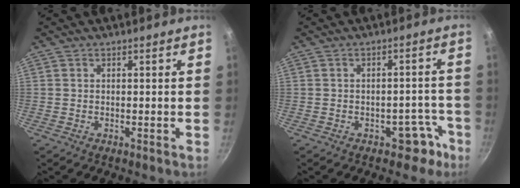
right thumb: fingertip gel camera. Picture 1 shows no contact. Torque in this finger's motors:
{"motor_torque": [2.58, 2.38, 0.34, -0.45, 0.00]}